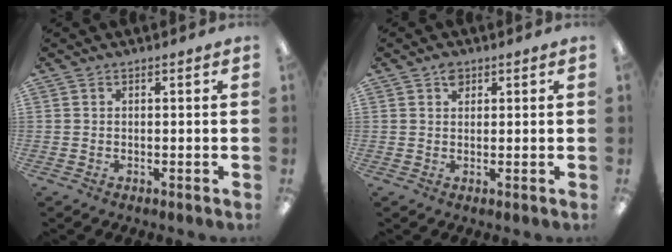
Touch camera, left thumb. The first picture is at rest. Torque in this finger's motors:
{"motor_torque": [0.26, 0.15, 0.71, -0.26, 0.00]}